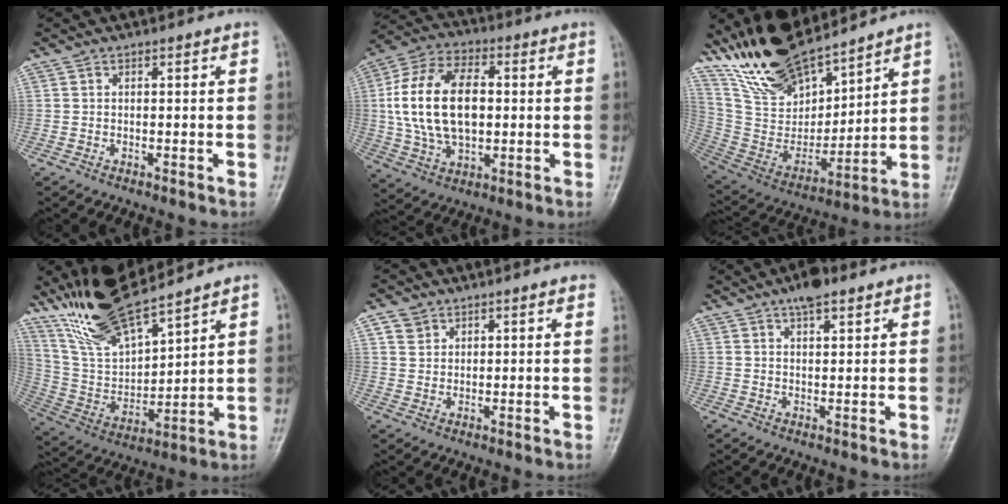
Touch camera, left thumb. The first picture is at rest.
{"total": 18.0, "force": [1.3, 11.0, 14.2], "torque": [-0.260, 0.012, 0.025]}
{"total": 19.3, "force": [16.0, 6.9, 8.2], "torque": [-0.112, -0.083, 0.310]}
{"total": 15.7, "force": [13.7, 3.3, 7.0], "torque": [-0.116, -0.067, 0.277]}
{"total": 4.8, "force": [3.3, 3.1, 1.4], "torque": [-0.001, -0.019, 0.057]}
{"total": 5.6, "force": [3.7, 2.1, 3.6], "torque": [-0.044, -0.010, 0.058]}